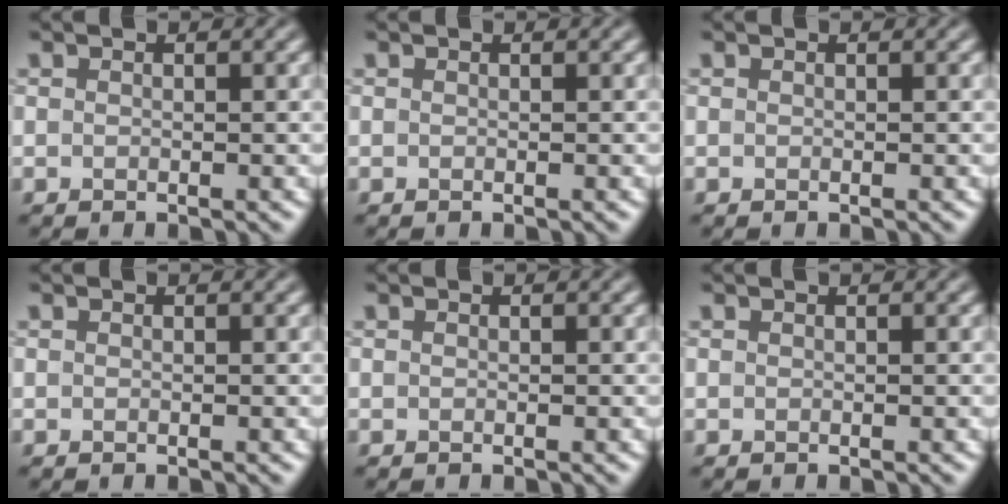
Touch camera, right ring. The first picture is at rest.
{"total": 0.0}
{"total": 0.0}
{"total": 0.0}
{"total": 0.0}
{"total": 0.0}